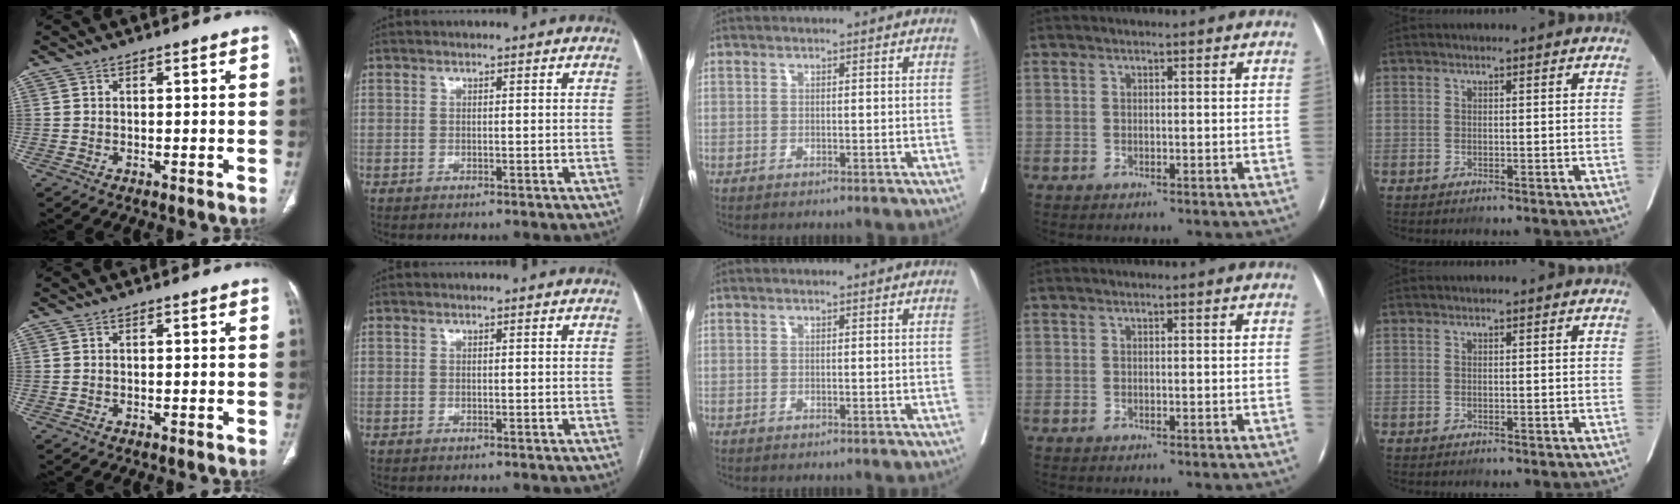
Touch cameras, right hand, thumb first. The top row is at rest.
{}